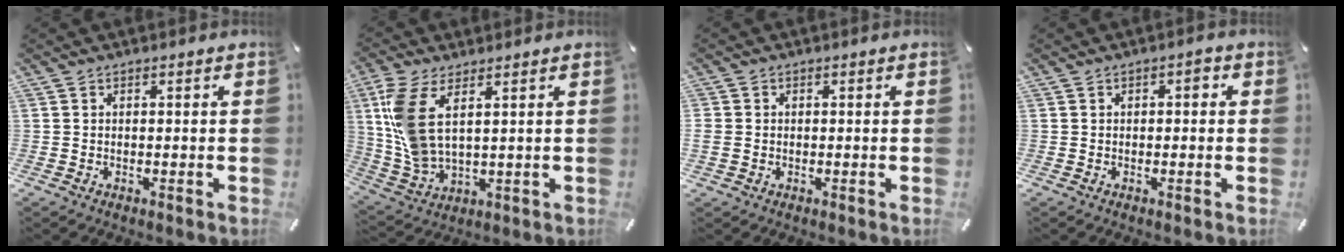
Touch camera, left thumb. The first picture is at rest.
{"total": 9.9, "force": [3.4, 4.6, 8.1], "torque": [-0.191, -0.013, 0.065]}
{"total": 1.6, "force": [-0.2, 1.5, 0.5], "torque": [-0.007, 0.005, -0.006]}
{"total": 1.7, "force": [-0.1, 0.9, 1.4], "torque": [-0.020, 0.007, -0.008]}